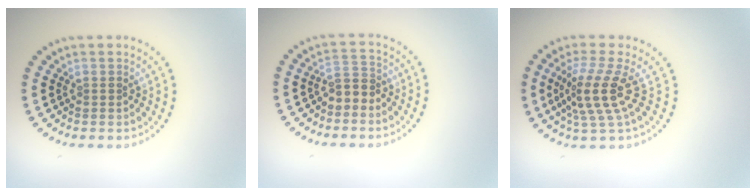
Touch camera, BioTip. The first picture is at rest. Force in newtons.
{"total": 2.0, "press": 1.7, "slide": 1.0}
{"total": 4.1, "press": 3.2, "slide": 2.6}